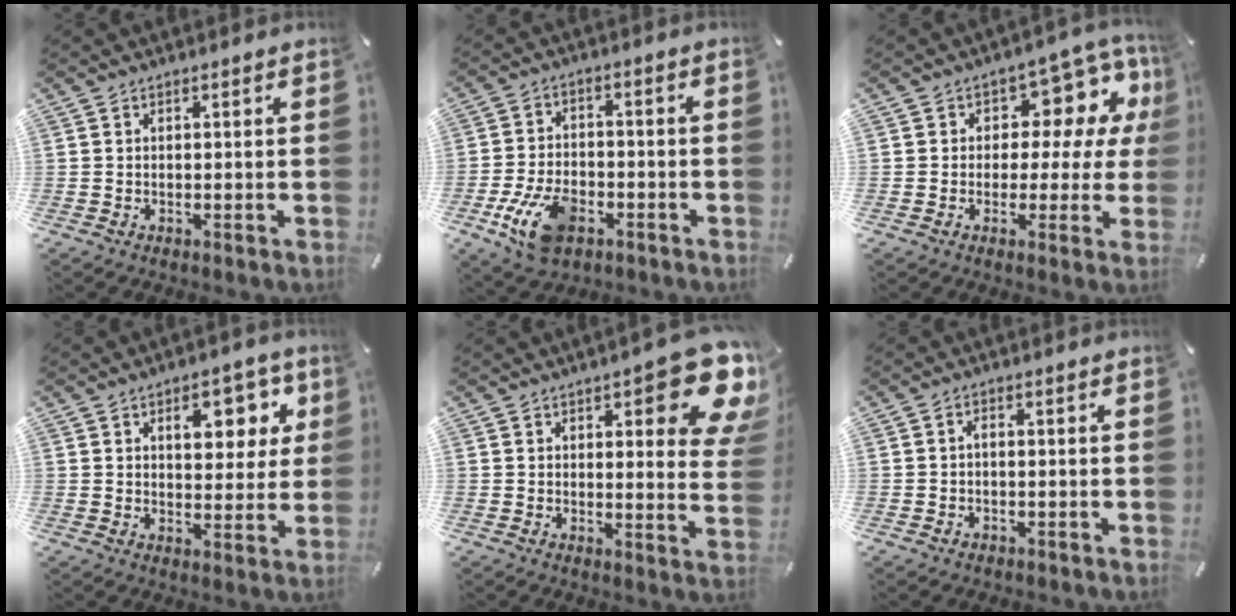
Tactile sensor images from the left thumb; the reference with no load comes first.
{"total": 11.5, "force": [-4.9, 7.2, 7.6], "torque": [-0.157, 0.009, -0.088]}
{"total": 10.4, "force": [3.7, 7.4, 6.2], "torque": [-0.070, -0.035, 0.064]}
{"total": 11.1, "force": [4.5, 6.5, 7.8], "torque": [-0.086, -0.012, 0.068]}
{"total": 15.8, "force": [8.2, 5.5, 12.3], "torque": [-0.151, -0.058, 0.133]}
{"total": 1.5, "force": [-0.5, 1.0, 1.0], "torque": [-0.021, 0.005, -0.012]}